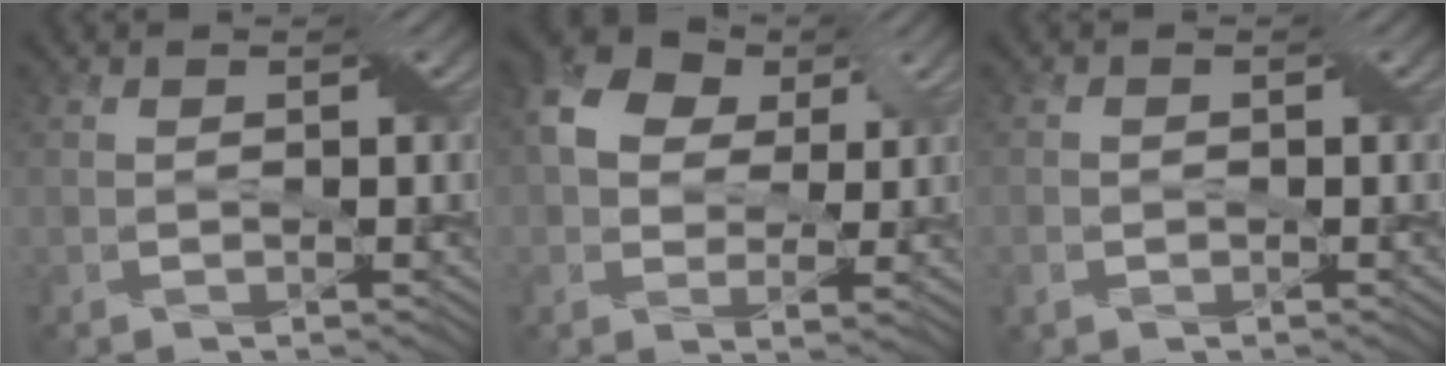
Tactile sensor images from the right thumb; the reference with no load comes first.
{"total": 7.2, "force": [2.4, 5.2, 4.3], "torque": [-0.093, 0.010, 0.038]}
{"total": 1.3, "force": [-0.6, 1.1, 0.4], "torque": [-0.005, -0.004, -0.012]}